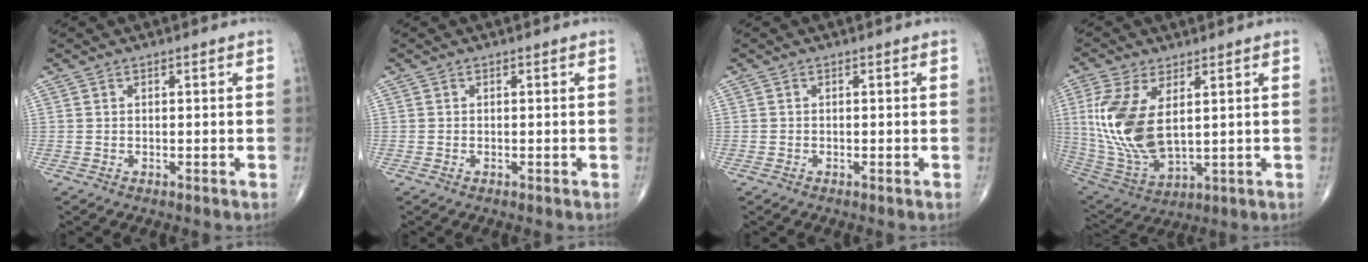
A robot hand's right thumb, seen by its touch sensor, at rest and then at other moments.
{"total": 0.0}
{"total": 0.0}
{"total": 15.5, "force": [2.9, 7.9, 13.0], "torque": [-0.281, -0.017, 0.073]}